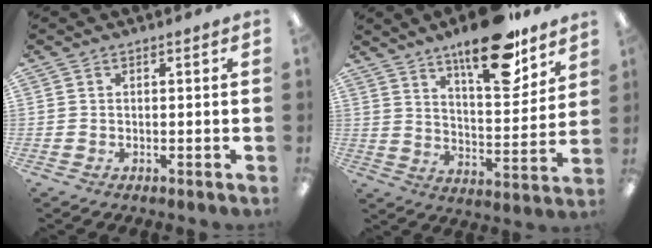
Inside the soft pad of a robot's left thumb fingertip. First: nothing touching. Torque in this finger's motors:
{"motor_torque": [1.20, 0.36, 1.49, -1.33, 0.13]}